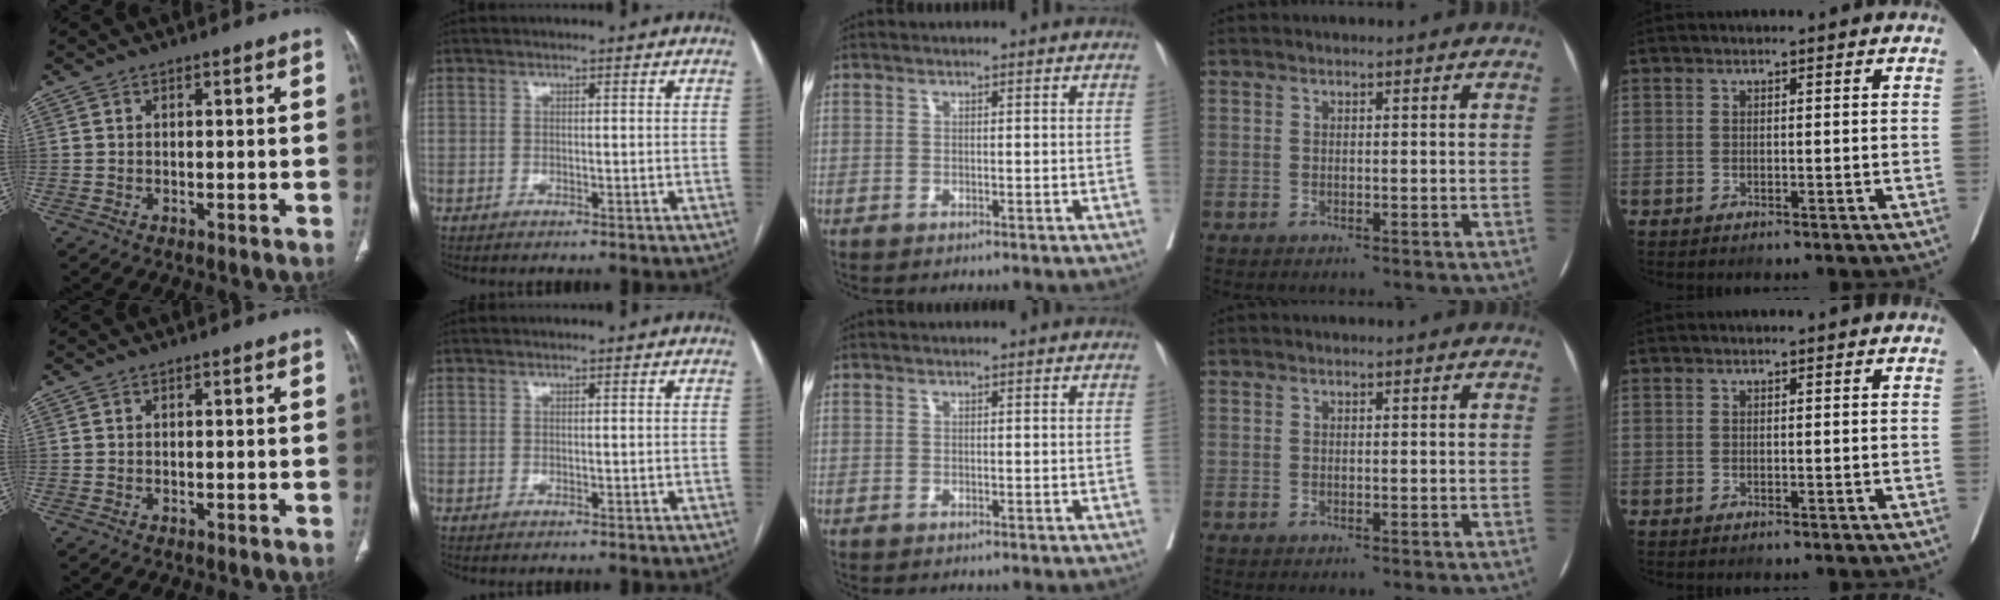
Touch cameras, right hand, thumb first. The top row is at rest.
{}